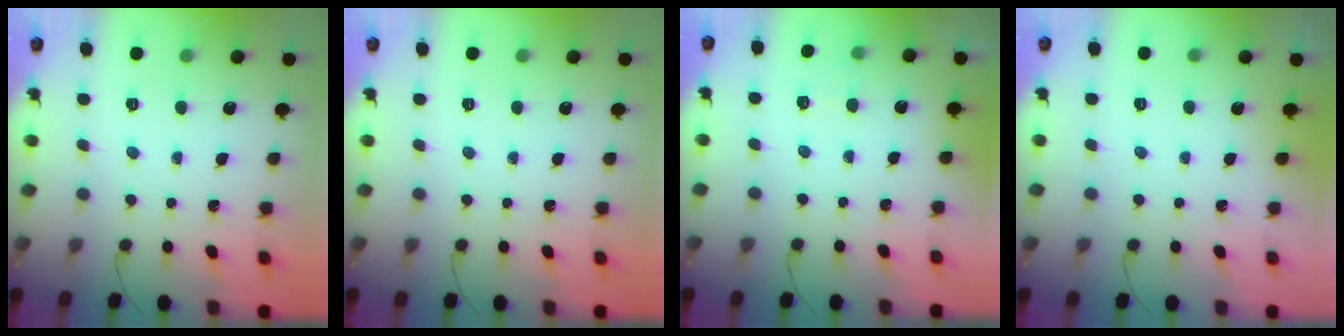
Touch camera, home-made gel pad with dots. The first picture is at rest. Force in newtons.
{"total": 0.0}
{"total": 6.2, "press": 6.0, "slide": 1.7}
{"total": 1.6, "press": 1.6, "slide": 0.2}